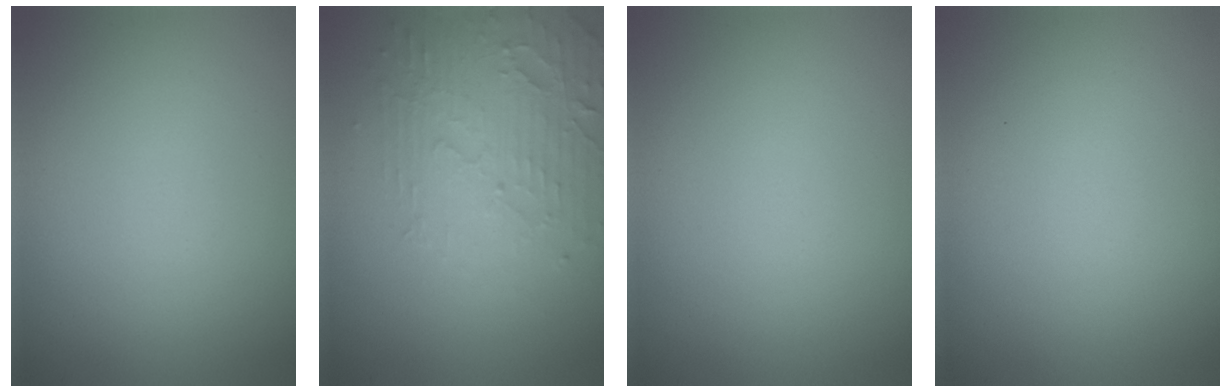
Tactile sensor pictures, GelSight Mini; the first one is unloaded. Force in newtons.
{"total": 5.0, "press": 3.3, "slide": 3.7}
{"total": 0.0}
{"total": 0.0}